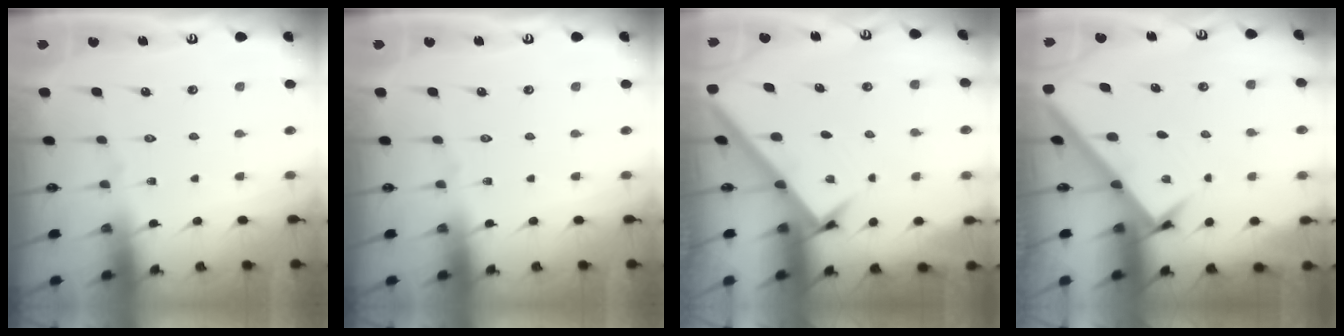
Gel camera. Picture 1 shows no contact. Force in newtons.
{"total": 0.0}
{"total": 2.7, "press": 2.7, "slide": 0.3}
{"total": 2.7, "press": 2.7, "slide": 0.3}